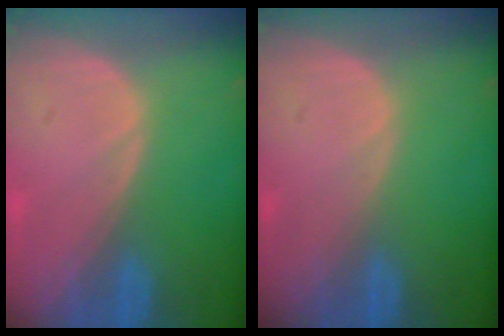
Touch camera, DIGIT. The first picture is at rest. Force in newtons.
{"total": 0.0}